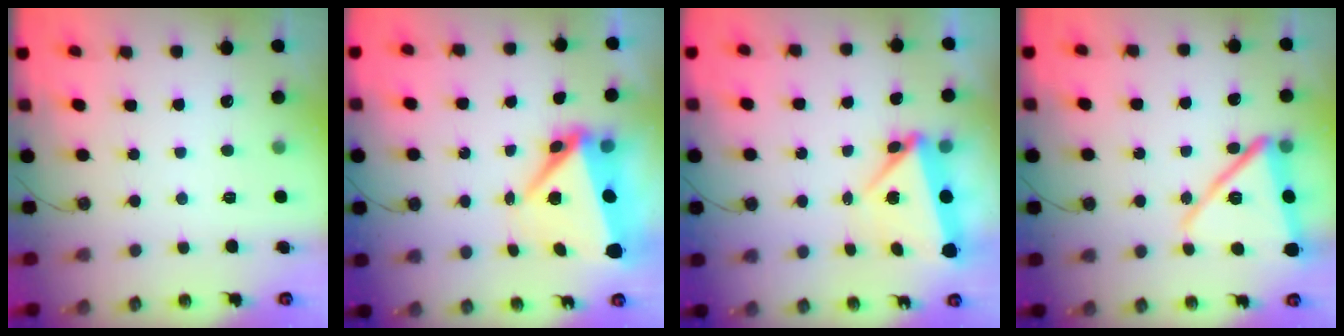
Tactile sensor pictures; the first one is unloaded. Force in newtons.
{"total": 8.4, "press": 8.2, "slide": 1.7}
{"total": 6.1, "press": 6.0, "slide": 0.9}
{"total": 15.4, "press": 12.5, "slide": 9.1}